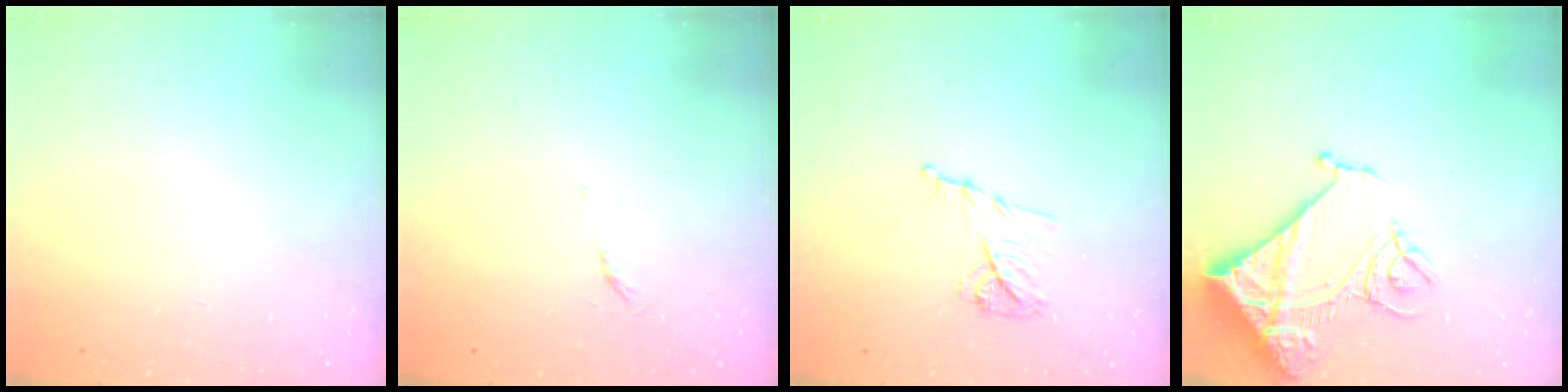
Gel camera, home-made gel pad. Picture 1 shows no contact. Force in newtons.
{"total": 3.1, "press": 3.0, "slide": 0.5}
{"total": 10.3, "press": 10.3, "slide": 0.5}
{"total": 16.9, "press": 16.9, "slide": 1.6}